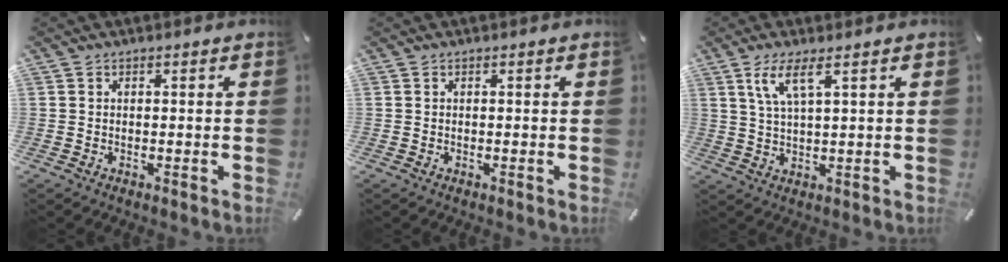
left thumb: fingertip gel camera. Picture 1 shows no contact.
{"total": 0.0}
{"total": 6.4, "force": [3.4, 1.6, 5.2], "torque": [-0.112, 0.003, 0.058]}